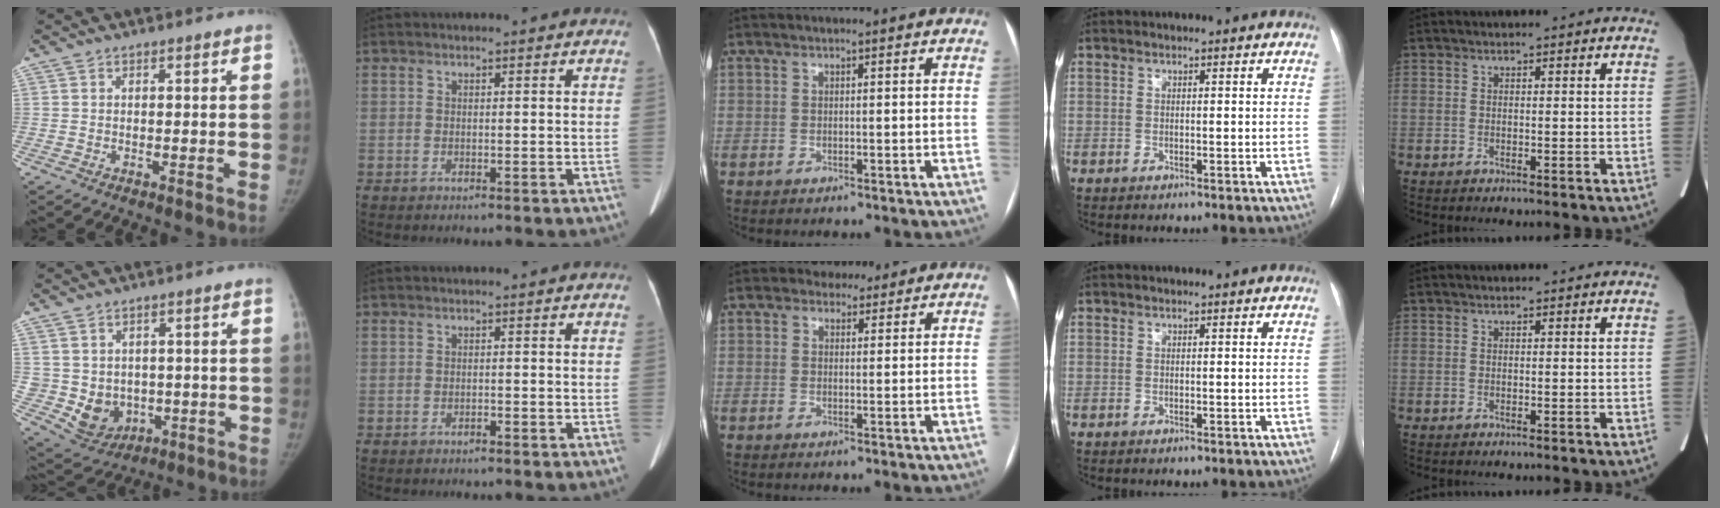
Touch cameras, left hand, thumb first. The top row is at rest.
{"thumb": {"total": 8.4, "force": [-0.9, 7.3, 4.0], "torque": [-0.035, 0.003, 0.009]}, "index": {"total": 0.6, "force": [-0.6, 0.1, 0.2], "torque": [-0.007, -0.005, -0.010]}, "middle": {"total": 2.7, "force": [2.2, 1.6, 0.0], "torque": [0.005, 0.008, 0.030]}}